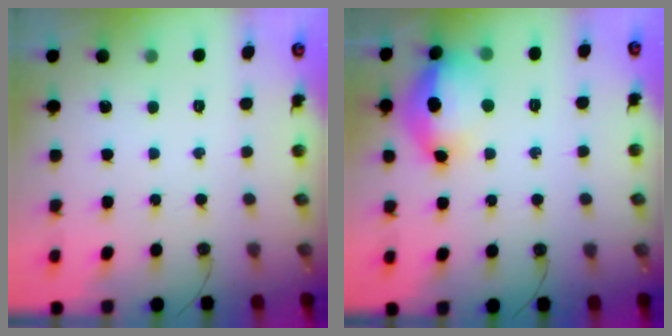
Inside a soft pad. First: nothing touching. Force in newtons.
{"total": 23.0, "press": 19.6, "slide": 12.0}